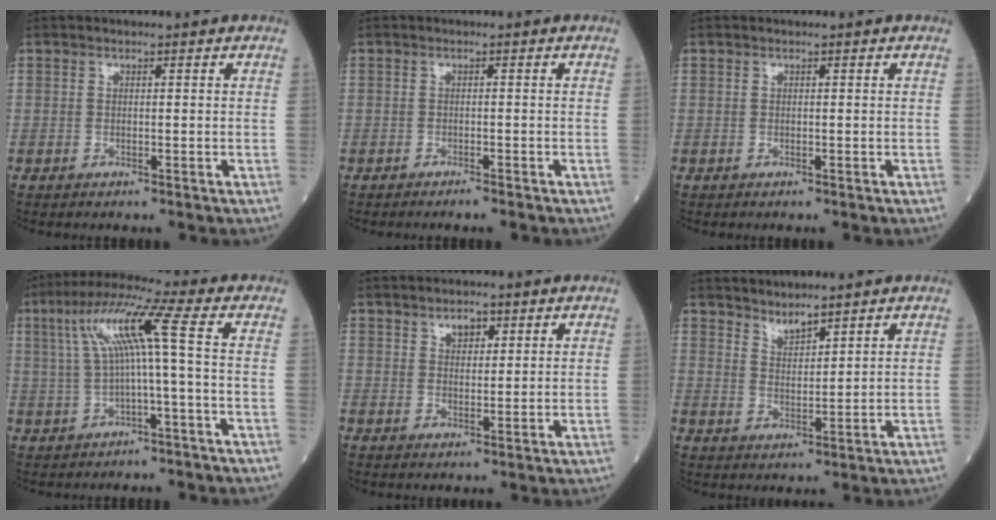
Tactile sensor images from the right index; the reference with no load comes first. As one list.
[{"total": 1.3, "force": [-1.2, 0.0, 0.5], "torque": [-0.011, 0.000, -0.018]}, {"total": 0.0}, {"total": 8.9, "force": [1.0, -0.8, 8.8], "torque": [-0.168, 0.032, 0.024]}, {"total": 2.7, "force": [1.6, 1.5, 1.6], "torque": [-0.024, 0.000, 0.028]}, {"total": 3.0, "force": [2.9, 0.4, 0.9], "torque": [-0.017, -0.002, 0.057]}]